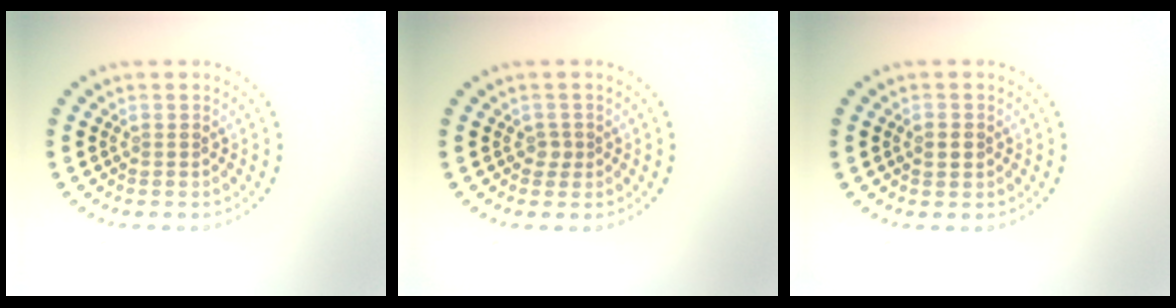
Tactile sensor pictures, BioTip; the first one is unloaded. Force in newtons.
{"total": 1.0, "press": 0.7, "slide": 0.6}
{"total": 1.0, "press": 1.0, "slide": 0.1}